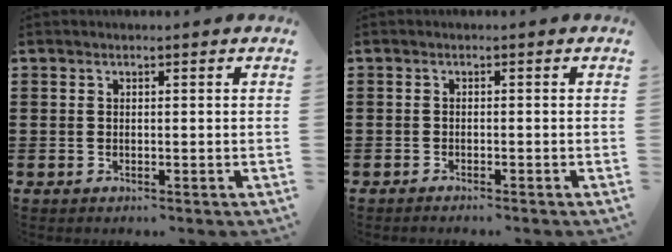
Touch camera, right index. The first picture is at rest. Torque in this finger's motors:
{"motor_torque": [0.02, 0.49, -0.51, -0.12]}